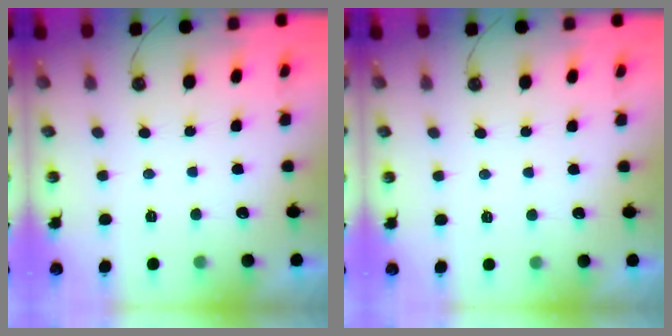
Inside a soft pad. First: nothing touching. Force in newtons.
{"total": 2.8, "press": 2.8, "slide": 0.5}